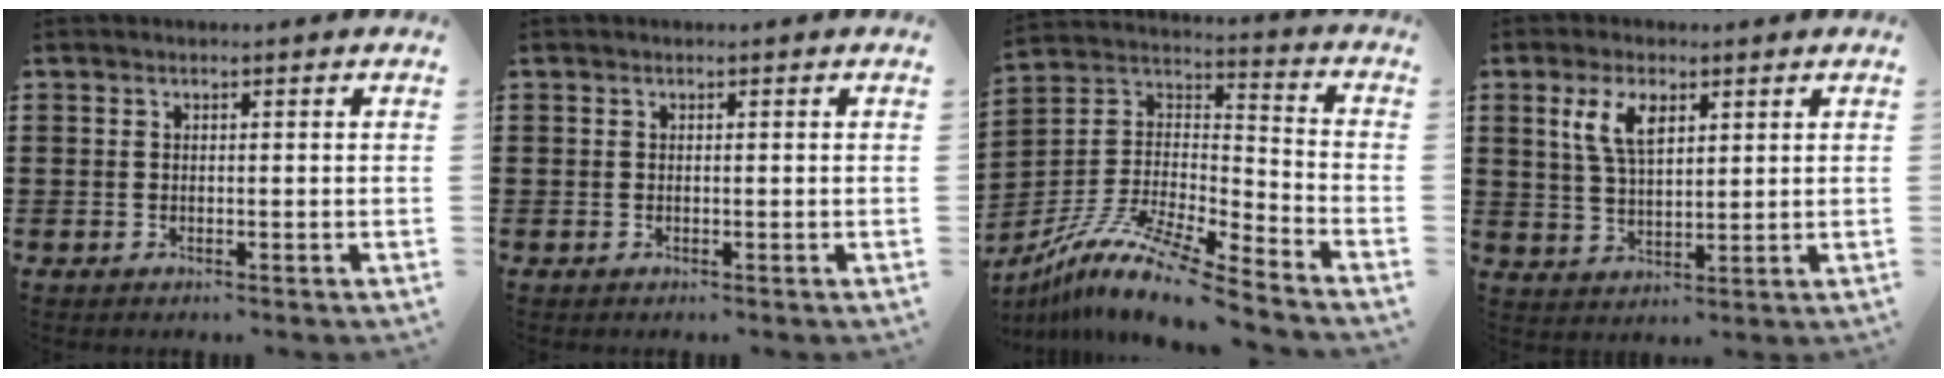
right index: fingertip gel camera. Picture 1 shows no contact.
{"total": 0.0}
{"total": 11.9, "force": [-9.7, 1.1, 6.8], "torque": [-0.148, 0.005, -0.194]}
{"total": 6.0, "force": [2.8, 2.7, 4.6], "torque": [-0.101, 0.009, 0.048]}